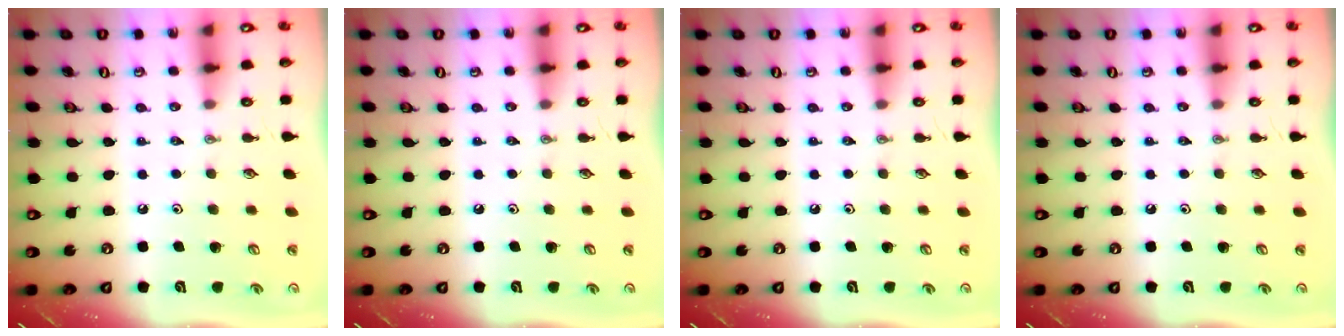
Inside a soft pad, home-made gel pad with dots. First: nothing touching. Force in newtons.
{"total": 0.0}
{"total": 0.0}
{"total": 0.0}